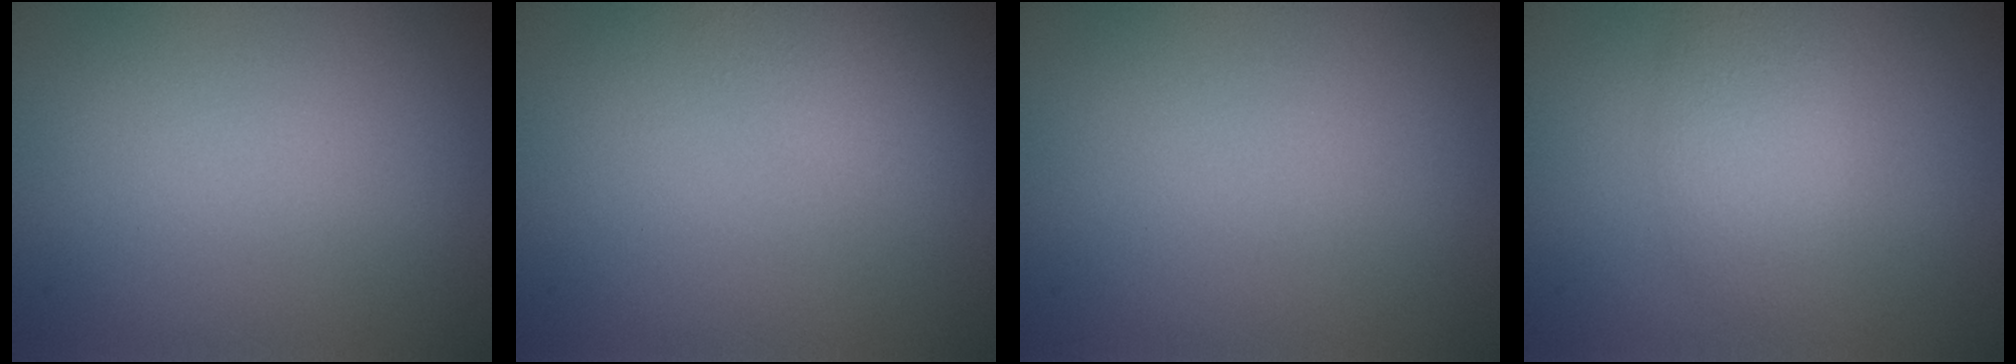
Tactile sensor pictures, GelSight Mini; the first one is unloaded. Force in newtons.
{"total": 2.1, "press": 2.1, "slide": 0.1}
{"total": 0.0}
{"total": 3.0, "press": 3.0, "slide": 0.0}